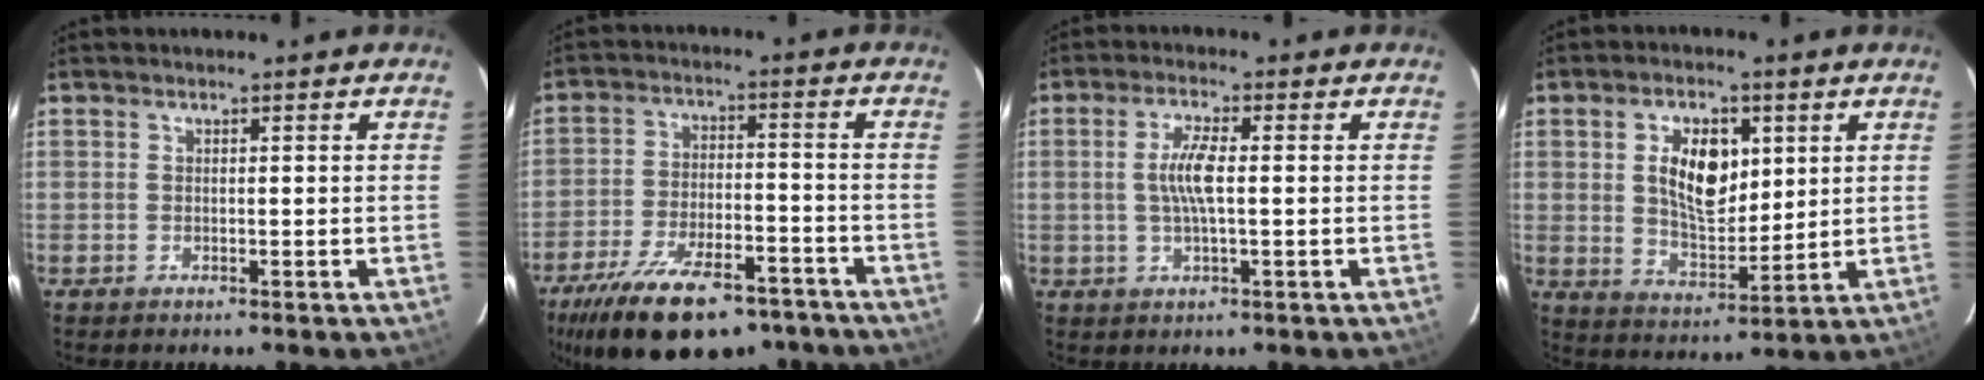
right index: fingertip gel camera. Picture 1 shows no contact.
{"total": 22.1, "force": [-16.3, 9.1, 11.9], "torque": [-0.231, -0.021, -0.239]}
{"total": 5.5, "force": [0.1, 0.9, 5.4], "torque": [-0.101, 0.001, 0.004]}
{"total": 10.9, "force": [3.0, 6.0, 8.6], "torque": [-0.151, 0.009, 0.061]}